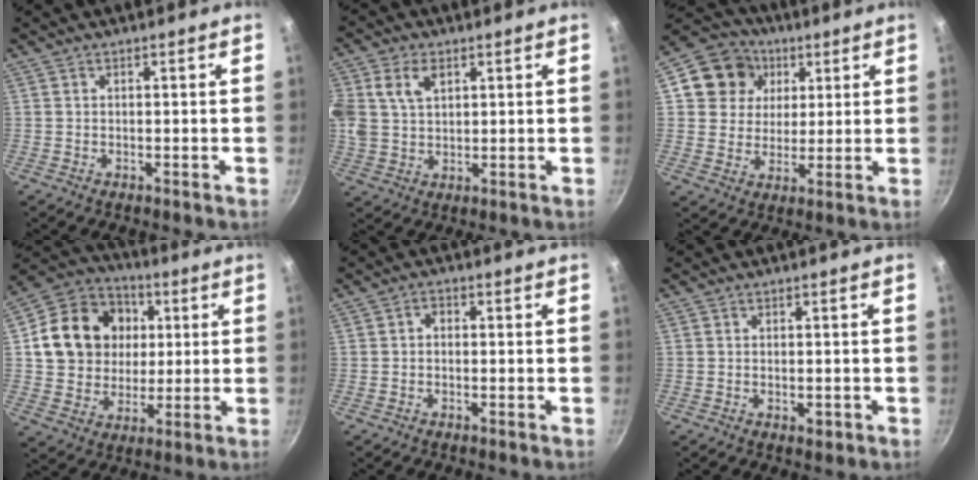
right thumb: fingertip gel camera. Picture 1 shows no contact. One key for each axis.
{"total": 12.4, "fx": 4.3, "fy": 8.9, "fz": 7.5, "tx": -0.168, "ty": 0.016, "tz": 0.081}
{"total": 12.0, "fx": 4.1, "fy": 10.4, "fz": 4.3, "tx": -0.046, "ty": 0.006, "tz": 0.060}
{"total": 17.8, "fx": 3.2, "fy": 15.1, "fz": 8.8, "tx": -0.137, "ty": 0.016, "tz": 0.053}
{"total": 1.9, "fx": -0.1, "fy": 1.4, "fz": 1.2, "tx": -0.017, "ty": 0.008, "tz": -0.004}
{"total": 2.0, "fx": -0.5, "fy": 1.2, "fz": 1.6, "tx": -0.022, "ty": -0.003, "tz": -0.008}